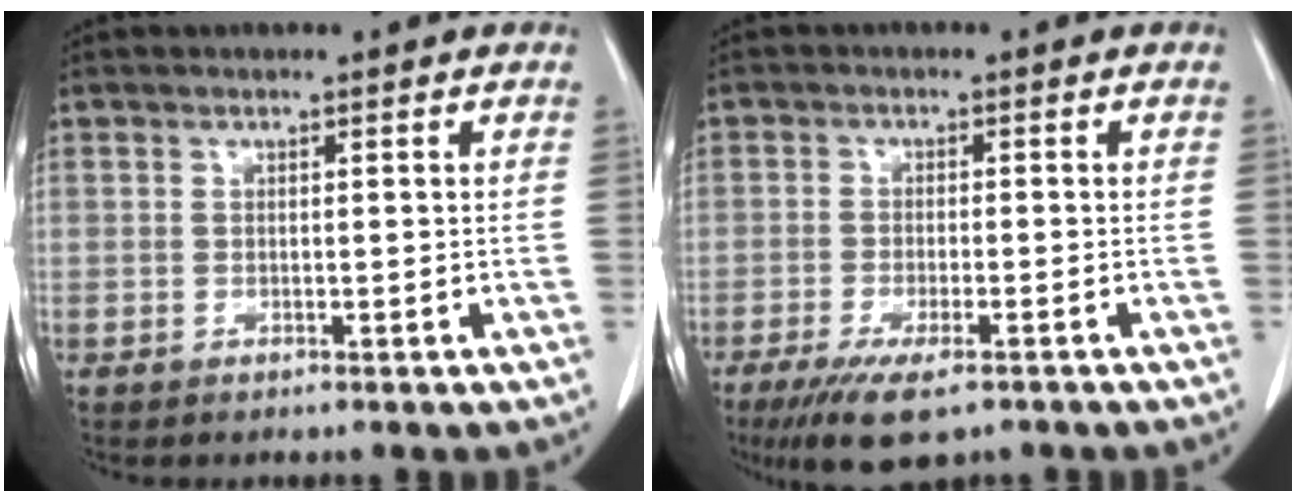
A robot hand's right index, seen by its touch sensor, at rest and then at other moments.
{"total": 8.1, "force": [-5.5, 2.0, 5.7], "torque": [-0.094, -0.018, -0.084]}